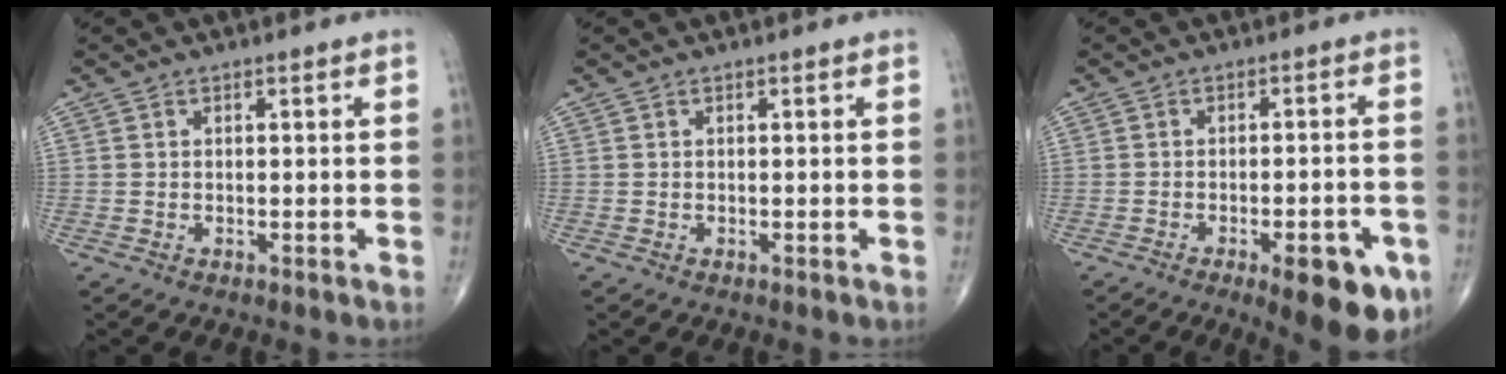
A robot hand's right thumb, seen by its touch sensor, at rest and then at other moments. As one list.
[{"total": 0.0}, {"total": 12.1, "force": [-5.7, 4.1, 9.9], "torque": [-0.104, 0.012, -0.068]}]